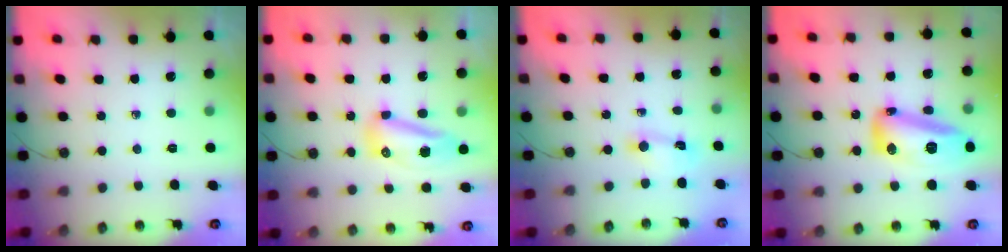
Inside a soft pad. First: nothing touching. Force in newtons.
{"total": 10.0, "press": 9.9, "slide": 1.3}
{"total": 2.0, "press": 2.0, "slide": 0.4}
{"total": 17.0, "press": 16.9, "slide": 1.5}